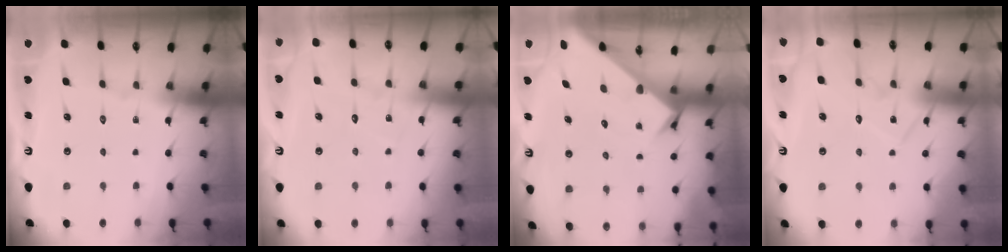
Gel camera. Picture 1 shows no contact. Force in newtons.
{"total": 4.5, "press": 4.5, "slide": 0.4}
{"total": 2.8, "press": 2.8, "slide": 0.1}
{"total": 12.8, "press": 12.8, "slide": 0.8}